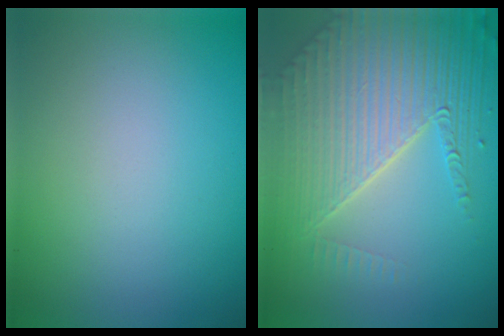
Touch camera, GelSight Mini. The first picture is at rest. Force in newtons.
{"total": 7.7, "press": 5.8, "slide": 5.0}